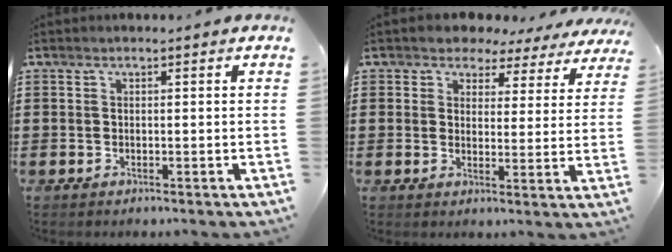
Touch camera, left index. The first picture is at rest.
{"total": 3.9, "force": [3.4, 1.9, 0.4], "torque": [-0.023, -0.016, 0.055]}